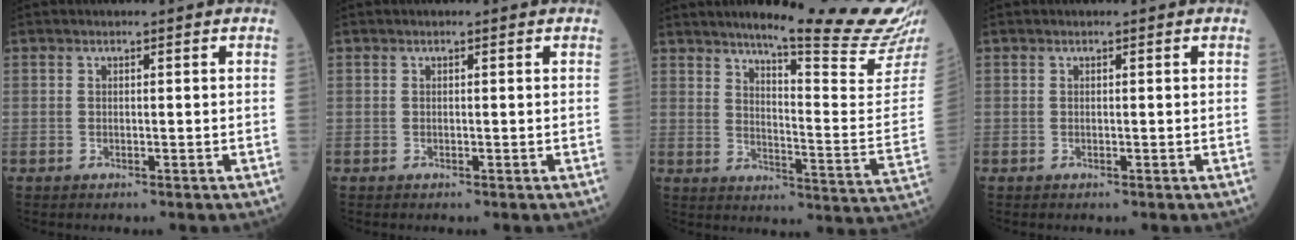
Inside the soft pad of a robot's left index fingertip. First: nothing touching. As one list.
[{"total": 0.0}, {"total": 20.3, "force": [17.6, -1.4, 10.0], "torque": [-0.147, -0.096, 0.219]}, {"total": 0.0}]